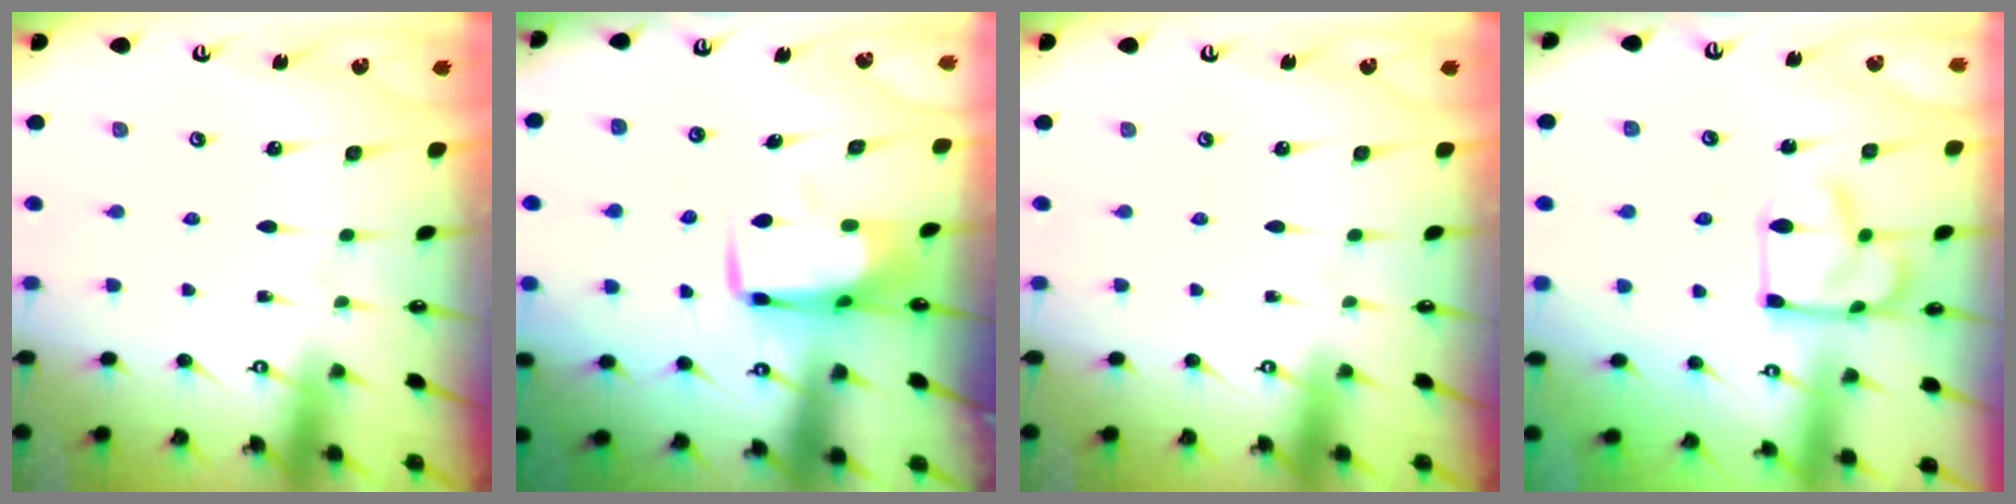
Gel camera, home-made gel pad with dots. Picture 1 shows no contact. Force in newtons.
{"total": 7.1, "press": 7.1, "slide": 0.7}
{"total": 0.0}
{"total": 8.3, "press": 8.2, "slide": 0.7}